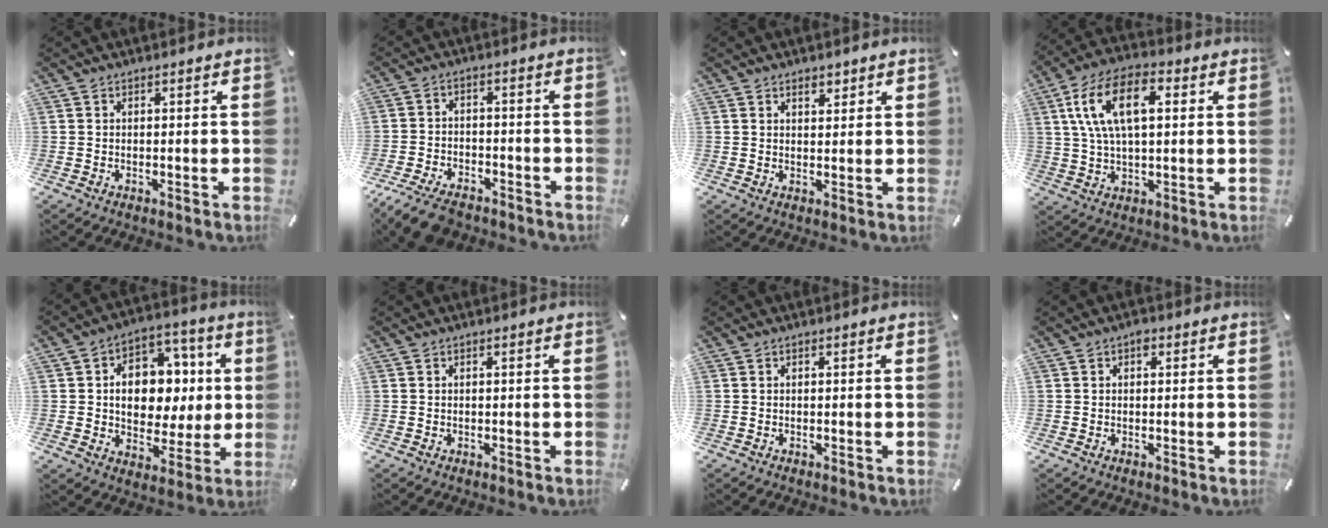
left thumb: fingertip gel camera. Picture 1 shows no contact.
{"total": 7.5, "force": [-6.0, 3.3, 3.2], "torque": [-0.065, 0.026, -0.113]}
{"total": 2.1, "force": [1.6, 1.2, 0.7], "torque": [0.001, -0.006, 0.025]}
{"total": 13.8, "force": [4.1, 7.4, 10.9], "torque": [-0.232, 0.010, 0.067]}
{"total": 13.0, "force": [0.6, 10.6, 7.4], "torque": [-0.115, -0.003, 0.020]}
{"total": 0.0}
{"total": 0.0}
{"total": 1.4, "force": [0.5, 1.0, 0.8], "torque": [-0.009, 0.004, 0.005]}